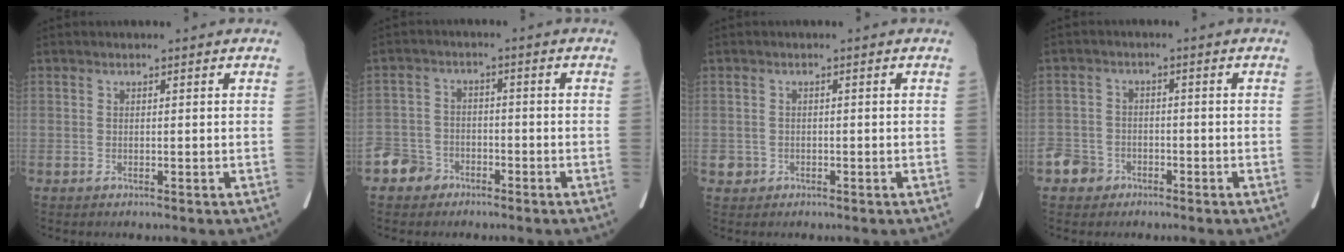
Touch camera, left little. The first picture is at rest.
{"total": 5.2, "force": [-3.6, 3.7, 0.8], "torque": [-0.017, 0.007, -0.068]}
{"total": 1.4, "force": [-0.5, 1.3, 0.1], "torque": [-0.001, 0.005, -0.008]}
{"total": 4.5, "force": [-2.9, 3.4, 0.8], "torque": [-0.017, 0.008, -0.053]}